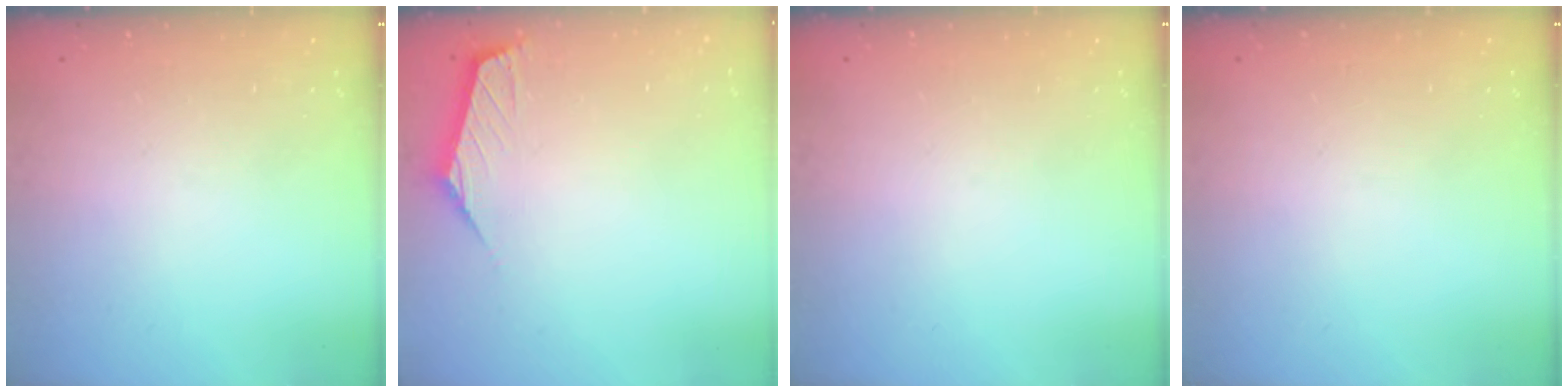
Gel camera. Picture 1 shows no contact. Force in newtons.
{"total": 0.9, "press": 0.9, "slide": 0.2}
{"total": 0.0}
{"total": 0.0}